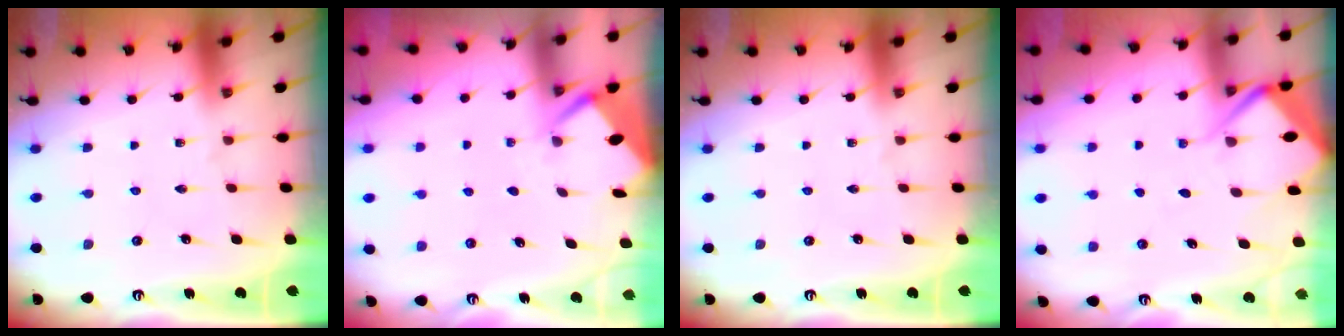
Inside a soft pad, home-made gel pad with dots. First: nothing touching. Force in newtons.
{"total": 2.7, "press": 2.7, "slide": 0.4}
{"total": 0.0}
{"total": 6.4, "press": 6.4, "slide": 0.7}